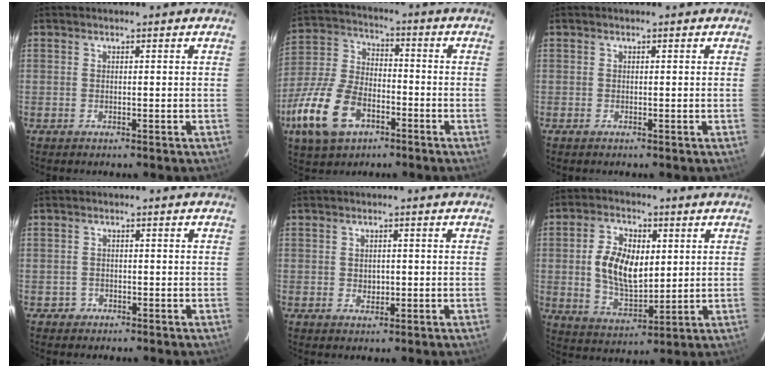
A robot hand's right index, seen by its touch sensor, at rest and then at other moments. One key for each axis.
{"total": 16.4, "fx": -8.1, "fy": 9.2, "fz": 10.9, "tx": -0.260, "ty": -0.004, "tz": -0.151}
{"total": 0.0}
{"total": 1.4, "fx": -0.9, "fy": 1.1, "fz": 0.0, "tx": 0.000, "ty": 0.006, "tz": -0.011}
{"total": 1.9, "fx": -0.2, "fy": 1.6, "fz": 1.1, "tx": -0.016, "ty": 0.004, "tz": 0.000}
{"total": 11.6, "fx": 1.6, "fy": 6.6, "fz": 9.4, "tx": -0.181, "ty": 0.008, "tz": 0.038}